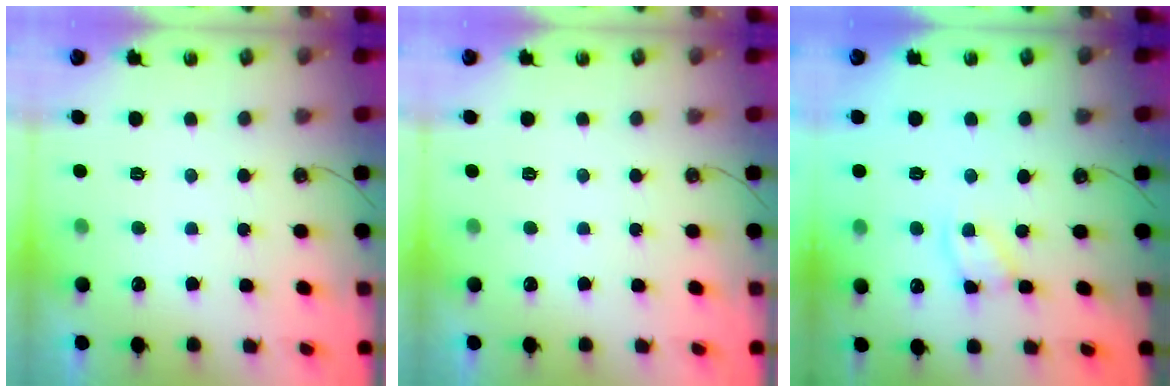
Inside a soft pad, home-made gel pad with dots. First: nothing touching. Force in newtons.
{"total": 0.0}
{"total": 4.0, "press": 4.0, "slide": 0.2}